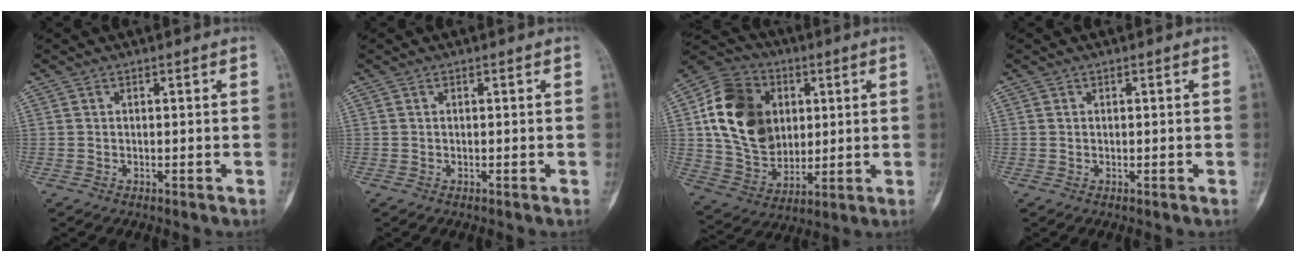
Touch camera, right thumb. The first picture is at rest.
{"total": 0.0}
{"total": 19.7, "force": [4.0, 15.0, 12.2], "torque": [-0.202, -0.001, 0.077]}
{"total": 0.0}